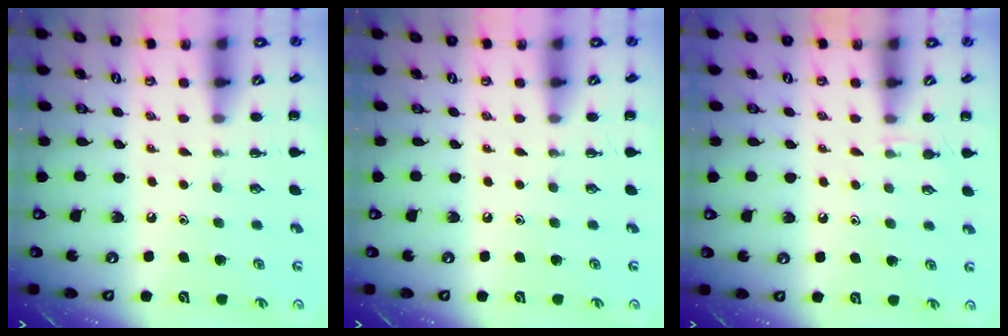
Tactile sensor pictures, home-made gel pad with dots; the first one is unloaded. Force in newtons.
{"total": 0.0}
{"total": 4.8, "press": 4.5, "slide": 1.6}